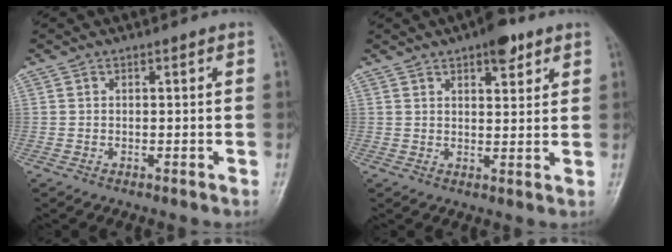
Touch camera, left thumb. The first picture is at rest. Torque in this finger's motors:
{"motor_torque": [0.92, 0.40, 0.67, -0.32, 0.01]}